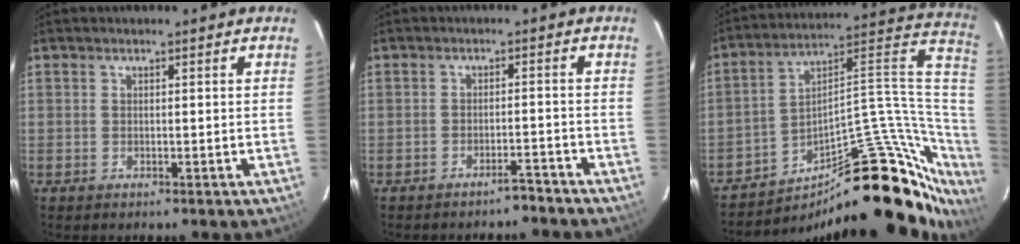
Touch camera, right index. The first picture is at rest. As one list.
[{"total": 3.1, "force": [-3.0, 0.3, 0.7], "torque": [-0.020, 0.007, -0.036]}, {"total": 25.1, "force": [-13.2, 10.5, 18.5], "torque": [-0.212, 0.052, -0.195]}]